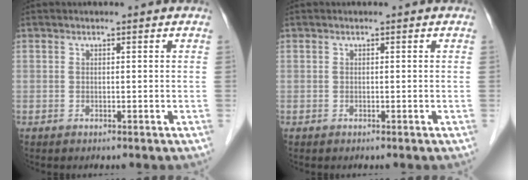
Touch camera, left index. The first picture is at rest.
{"total": 0.0}